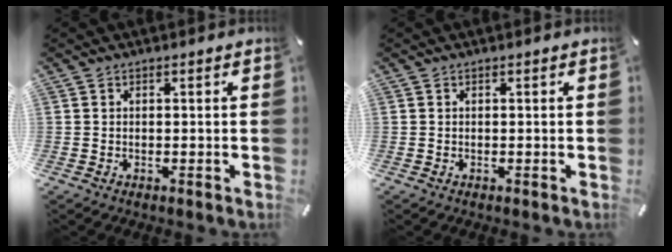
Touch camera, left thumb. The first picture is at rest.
{"total": 0.0}